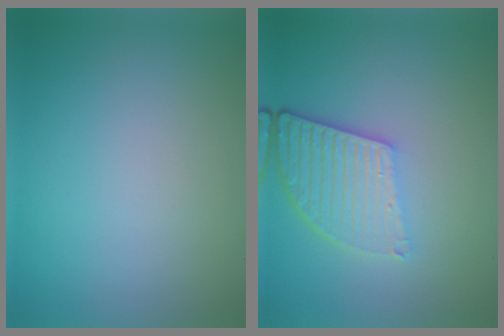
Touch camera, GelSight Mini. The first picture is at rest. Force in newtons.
{"total": 5.2, "press": 3.8, "slide": 3.6}